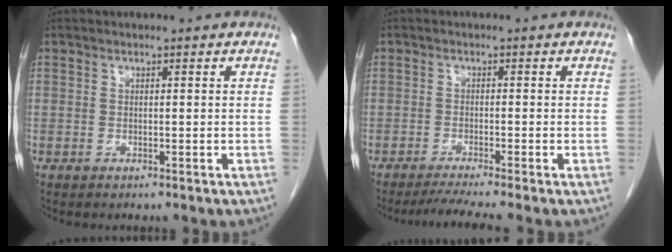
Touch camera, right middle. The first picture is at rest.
{"total": 4.4, "force": [-3.7, -1.1, 2.2], "torque": [-0.038, -0.014, -0.065]}